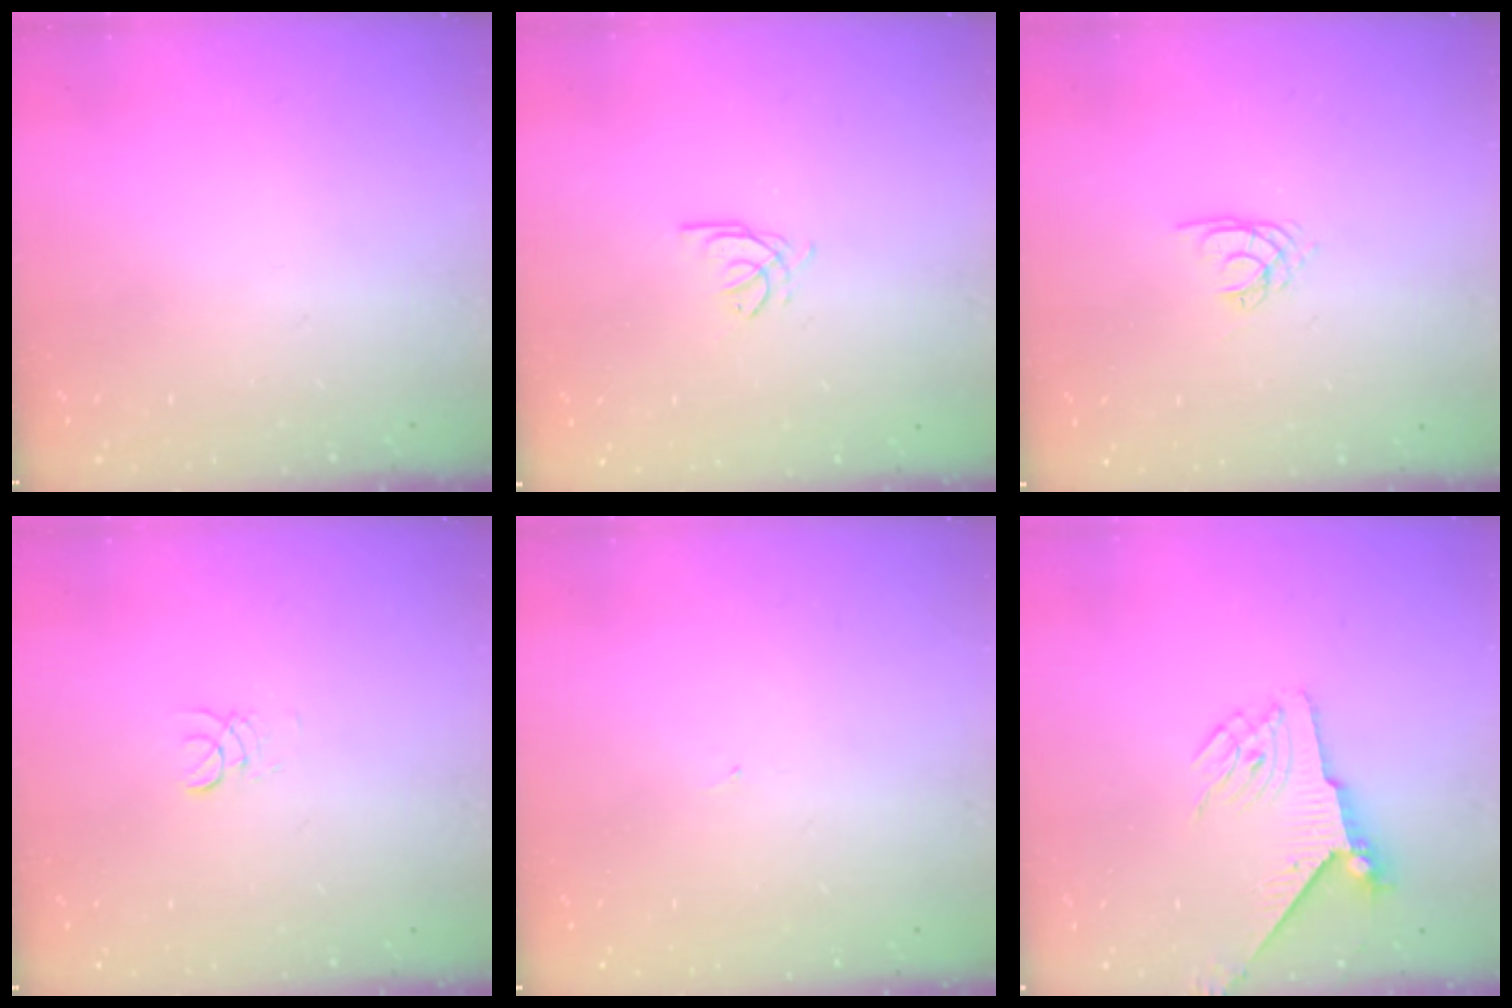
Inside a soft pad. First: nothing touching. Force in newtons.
{"total": 2.4, "press": 2.4, "slide": 0.1}
{"total": 1.8, "press": 1.8, "slide": 0.2}
{"total": 2.0, "press": 2.0, "slide": 0.2}
{"total": 0.8, "press": 0.8, "slide": 0.1}
{"total": 5.4, "press": 5.4, "slide": 0.8}